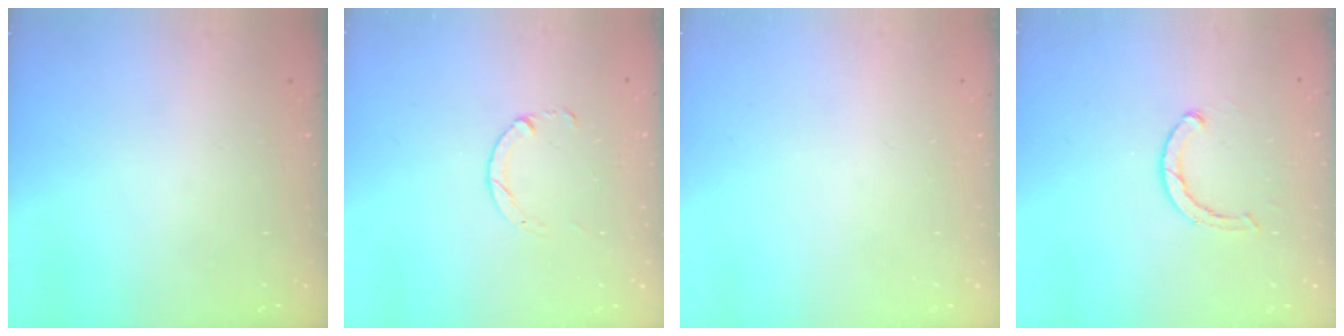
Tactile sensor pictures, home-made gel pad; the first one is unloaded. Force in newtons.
{"total": 1.8, "press": 1.8, "slide": 0.2}
{"total": 0.0}
{"total": 3.6, "press": 3.6, "slide": 0.3}